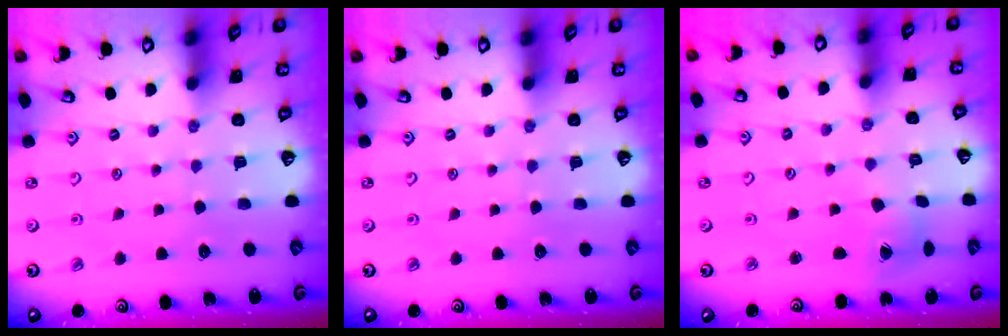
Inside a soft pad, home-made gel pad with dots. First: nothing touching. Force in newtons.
{"total": 0.0}
{"total": 3.0, "press": 3.0, "slide": 0.4}